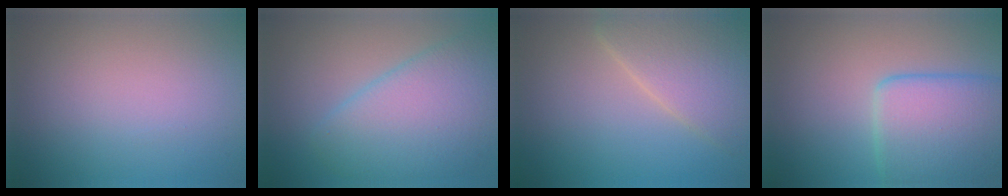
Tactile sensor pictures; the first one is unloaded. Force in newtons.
{"total": 6.8, "press": 6.8, "slide": 0.2}
{"total": 4.9, "press": 4.9, "slide": 0.3}
{"total": 6.8, "press": 6.8, "slide": 0.4}